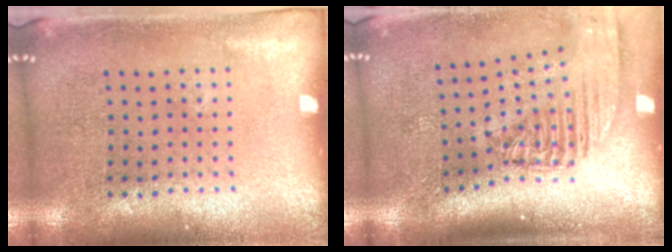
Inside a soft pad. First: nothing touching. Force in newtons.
{"total": 2.4, "press": 1.8, "slide": 1.5}